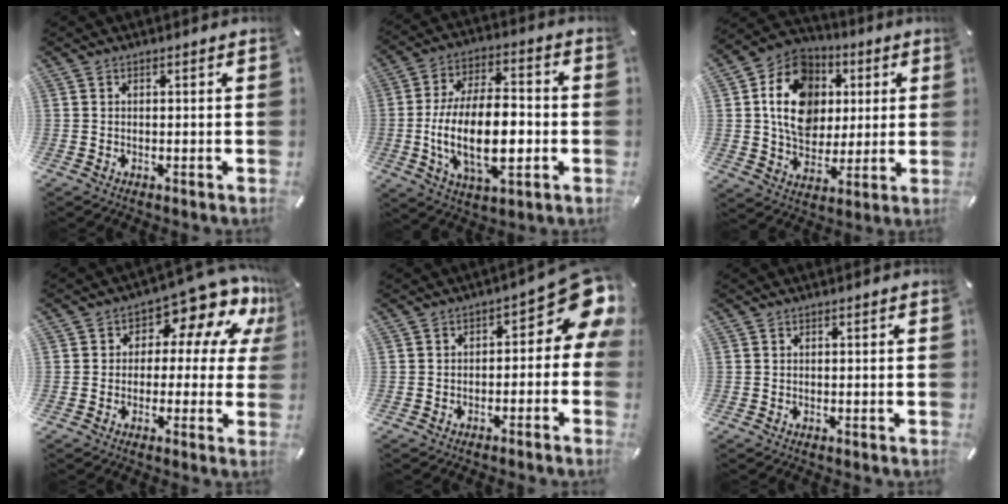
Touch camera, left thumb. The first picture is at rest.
{"total": 19.1, "force": [-3.5, 10.0, 15.9], "torque": [-0.296, 0.003, -0.058]}
{"total": 16.0, "force": [2.5, 13.4, 8.5], "torque": [-0.154, 0.009, 0.046]}
{"total": 10.8, "force": [6.4, 5.6, 6.6], "torque": [-0.091, -0.056, 0.110]}
{"total": 9.4, "force": [2.3, 5.0, 7.7], "torque": [-0.085, -0.031, 0.039]}
{"total": 0.0}